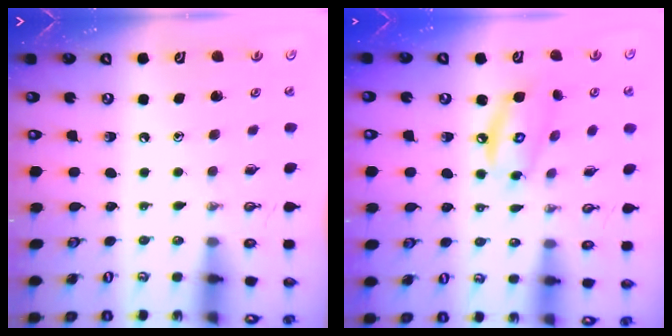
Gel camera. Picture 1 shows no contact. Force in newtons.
{"total": 8.9, "press": 8.9, "slide": 0.7}